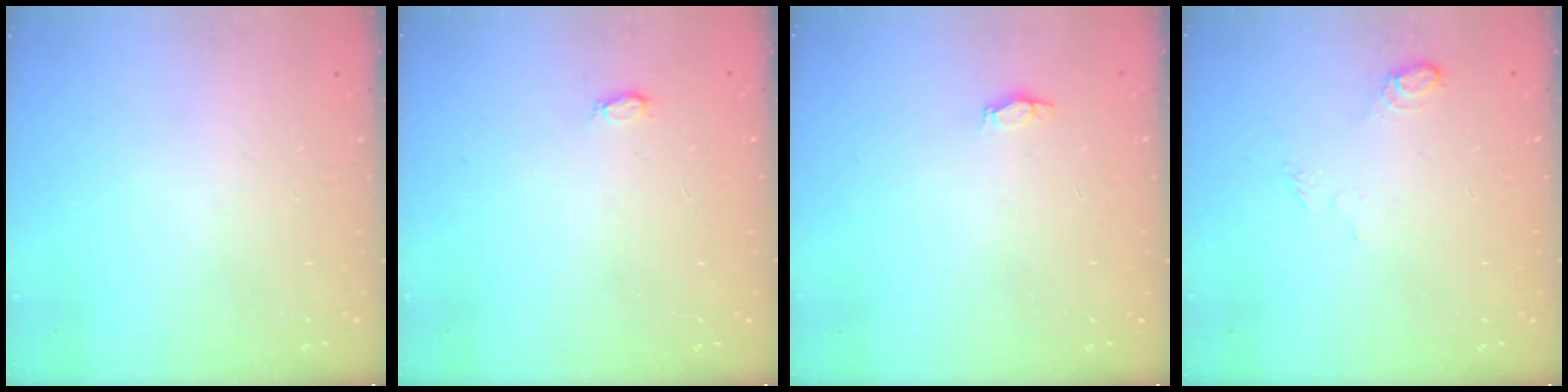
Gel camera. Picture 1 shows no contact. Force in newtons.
{"total": 2.7, "press": 2.7, "slide": 0.3}
{"total": 3.3, "press": 3.0, "slide": 1.3}
{"total": 4.8, "press": 4.8, "slide": 0.7}